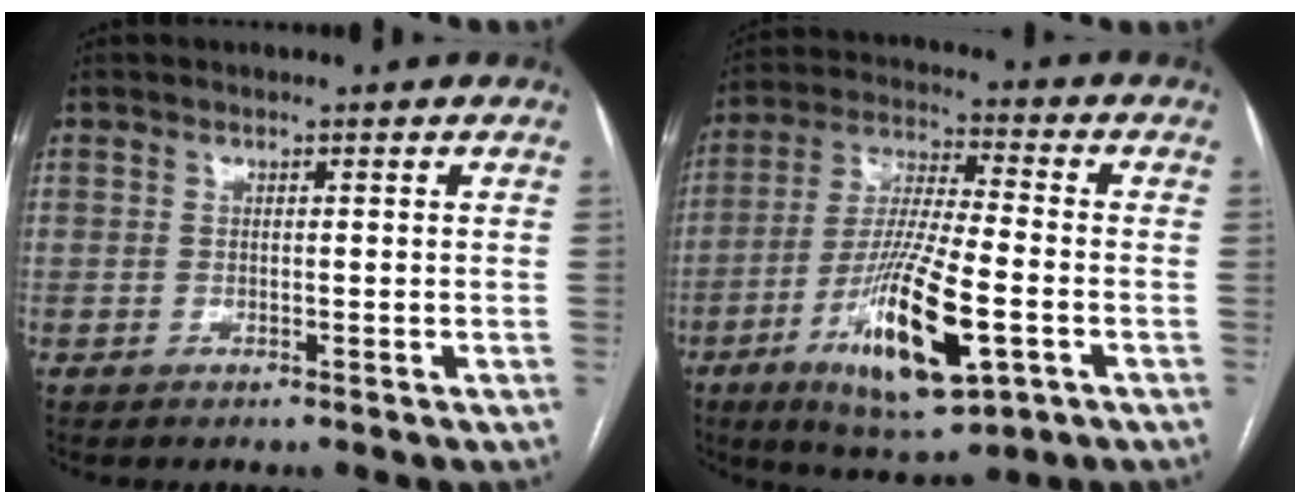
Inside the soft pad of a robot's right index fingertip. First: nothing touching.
{"total": 16.6, "force": [-6.0, 3.1, 15.2], "torque": [-0.294, -0.021, -0.097]}